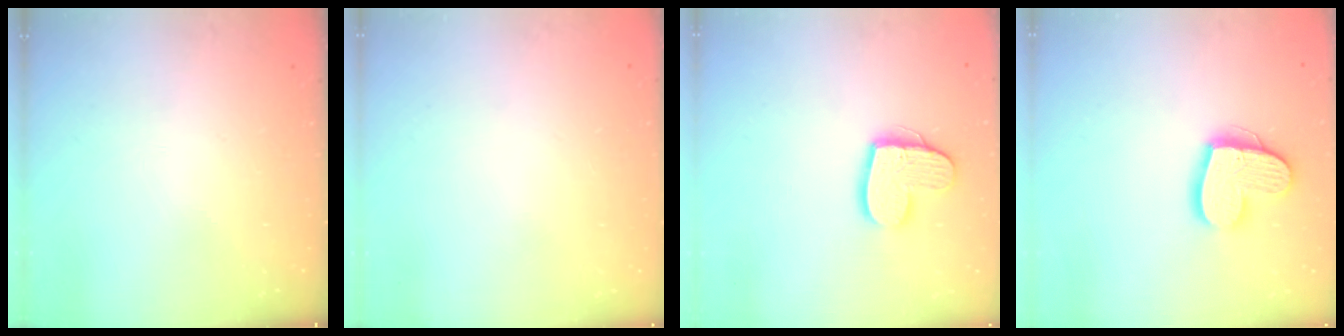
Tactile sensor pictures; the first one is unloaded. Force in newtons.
{"total": 0.0}
{"total": 11.5, "press": 11.5, "slide": 0.6}
{"total": 15.0, "press": 14.9, "slide": 1.1}